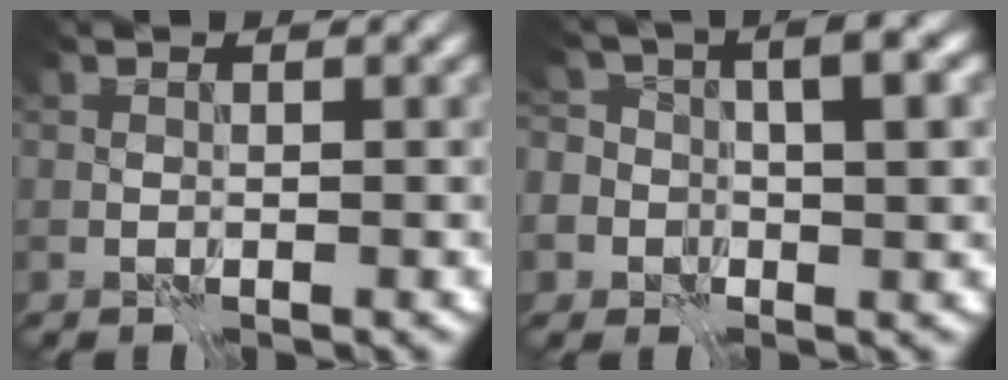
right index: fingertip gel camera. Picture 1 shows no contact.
{"total": 5.3, "force": [-0.4, 3.9, 3.5], "torque": [-0.042, 0.006, -0.009]}